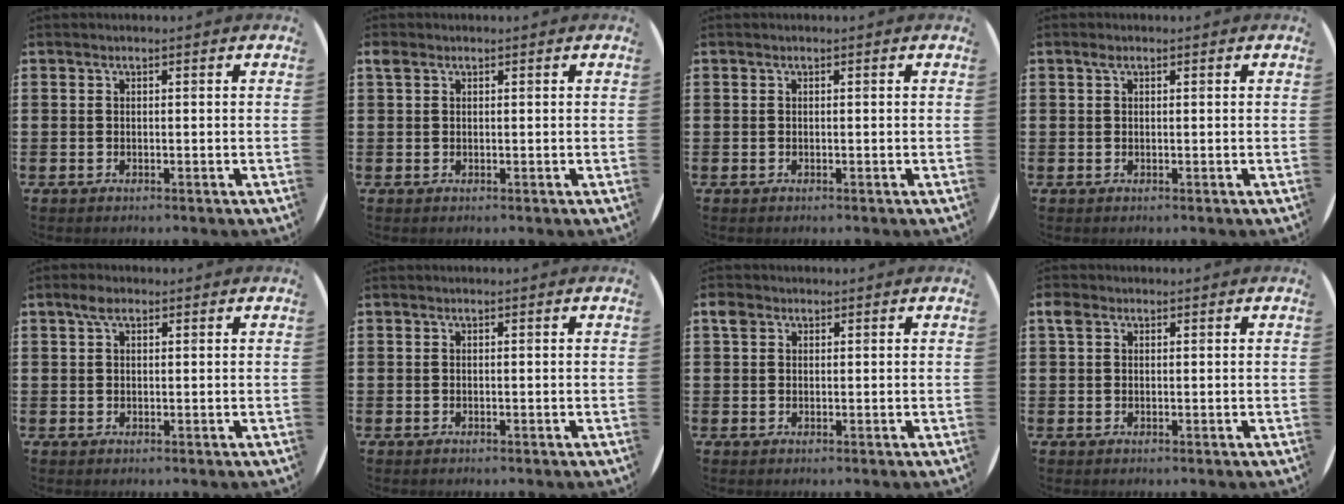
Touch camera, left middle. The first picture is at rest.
{"total": 0.7, "force": [0.4, 0.5, 0.2], "torque": [-0.005, 0.005, 0.008]}
{"total": 0.0}
{"total": 0.7, "force": [0.4, 0.5, 0.4], "torque": [-0.001, 0.001, 0.005]}
{"total": 2.2, "force": [1.4, 1.1, 1.3], "torque": [-0.020, 0.003, 0.023]}
{"total": 0.0}
{"total": 1.6, "force": [1.0, 1.2, 0.5], "torque": [-0.004, 0.003, 0.018]}
{"total": 1.5, "force": [0.8, 1.0, 0.7], "torque": [-0.017, 0.006, 0.014]}